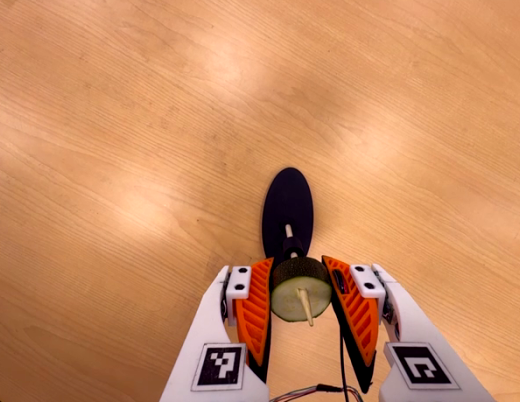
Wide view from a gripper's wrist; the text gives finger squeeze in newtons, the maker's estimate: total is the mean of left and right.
{"total": 11.7, "left": 12.2, "right": 11.2}